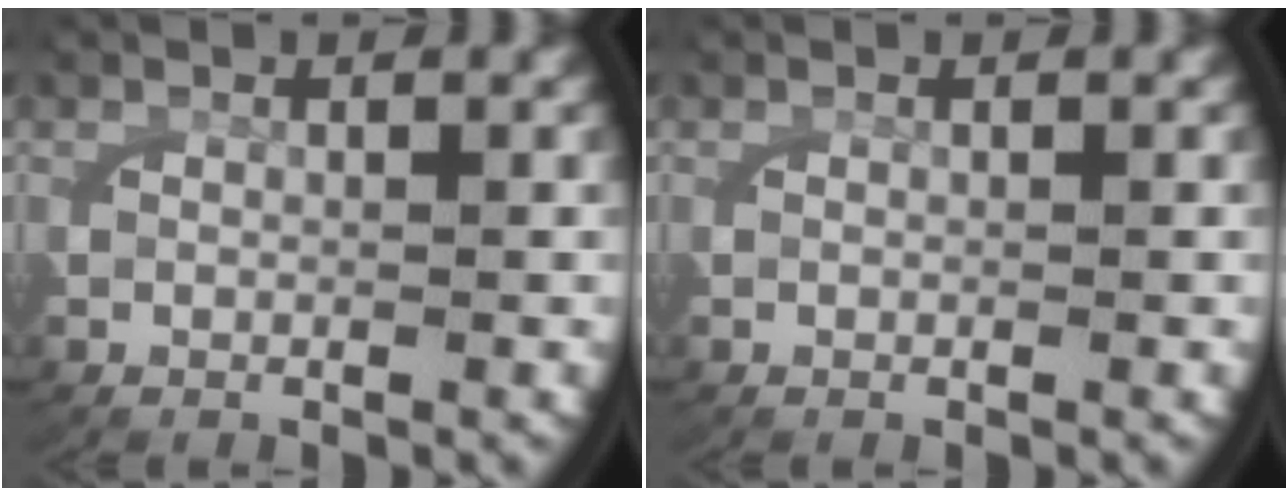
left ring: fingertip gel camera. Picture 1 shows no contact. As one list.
[{"total": 0.0}]